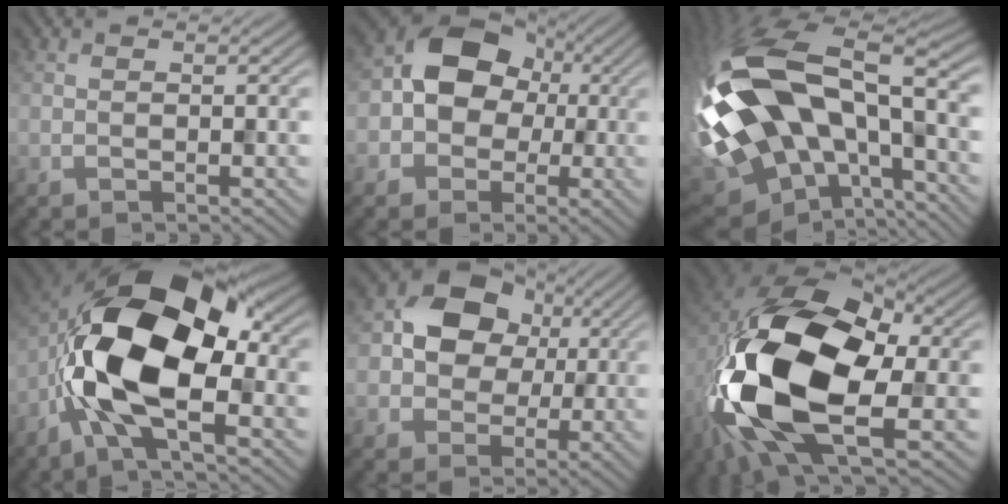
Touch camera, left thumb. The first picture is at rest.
{"total": 8.5, "force": [0.0, 7.1, 4.7], "torque": [-0.081, 0.012, -0.020]}
{"total": 20.1, "force": [-2.3, 10.4, 17.0], "torque": [-0.373, -0.022, -0.019]}
{"total": 14.2, "force": [-2.5, 7.2, 12.0], "torque": [-0.222, -0.002, -0.056]}
{"total": 9.0, "force": [1.5, 7.5, 4.8], "torque": [-0.081, 0.008, 0.013]}
{"total": 19.1, "force": [-2.9, 11.4, 15.0], "torque": [-0.335, -0.025, -0.047]}